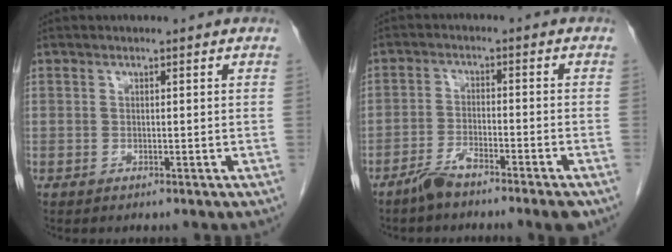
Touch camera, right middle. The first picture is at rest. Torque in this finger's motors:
{"motor_torque": [0.06, -0.05, 0.08, 0.03]}